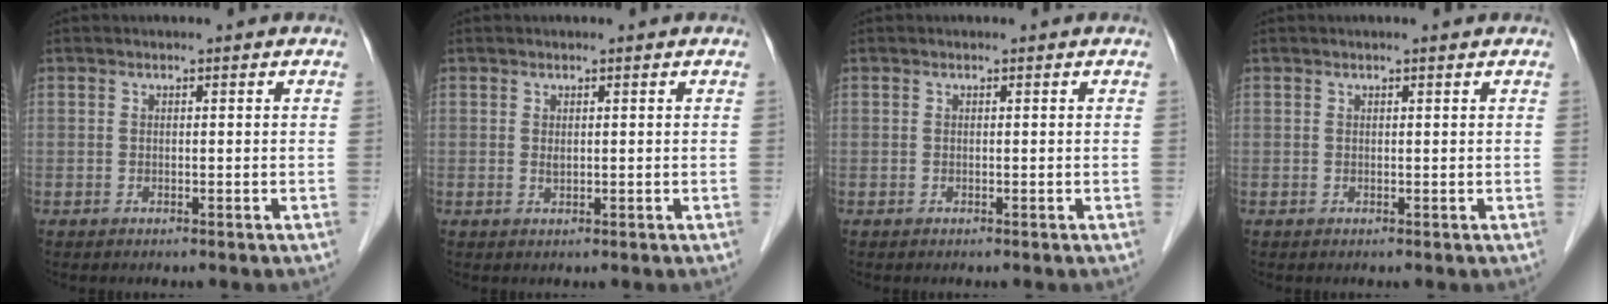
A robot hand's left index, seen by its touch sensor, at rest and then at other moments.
{"total": 0.7, "force": [0.1, 0.2, 0.7], "torque": [-0.016, -0.005, 0.005]}
{"total": 0.0}
{"total": 0.7, "force": [0.5, -0.1, 0.4], "torque": [-0.012, 0.000, 0.011]}